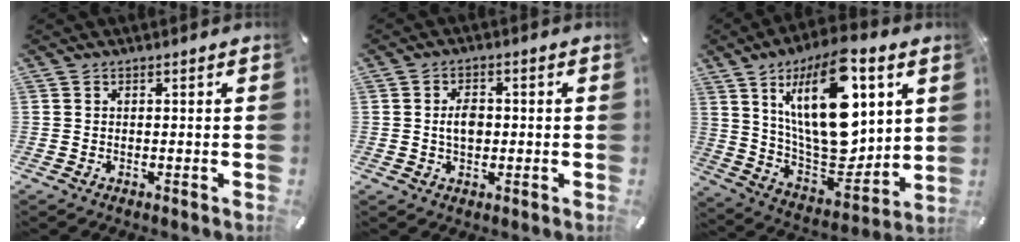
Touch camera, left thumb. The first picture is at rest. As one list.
[{"total": 4.5, "force": [0.0, 3.2, 3.2], "torque": [-0.052, -0.001, -0.007]}, {"total": 25.9, "force": [9.4, 12.0, 20.9], "torque": [-0.390, -0.061, 0.148]}]